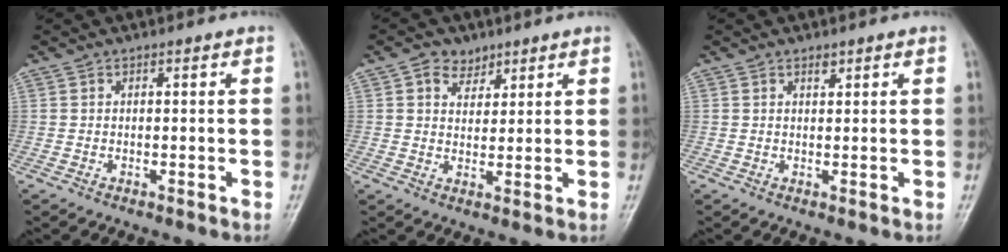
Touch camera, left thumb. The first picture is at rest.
{"total": 4.5, "force": [2.7, 3.3, 1.6], "torque": [-0.003, -0.014, 0.044]}
{"total": 1.0, "force": [0.8, 0.5, 0.5], "torque": [-0.004, -0.005, 0.012]}